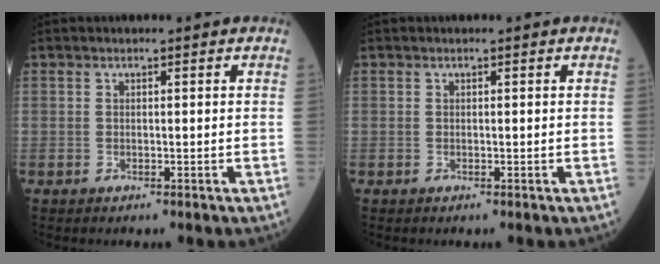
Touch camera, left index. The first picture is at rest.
{"total": 0.0}